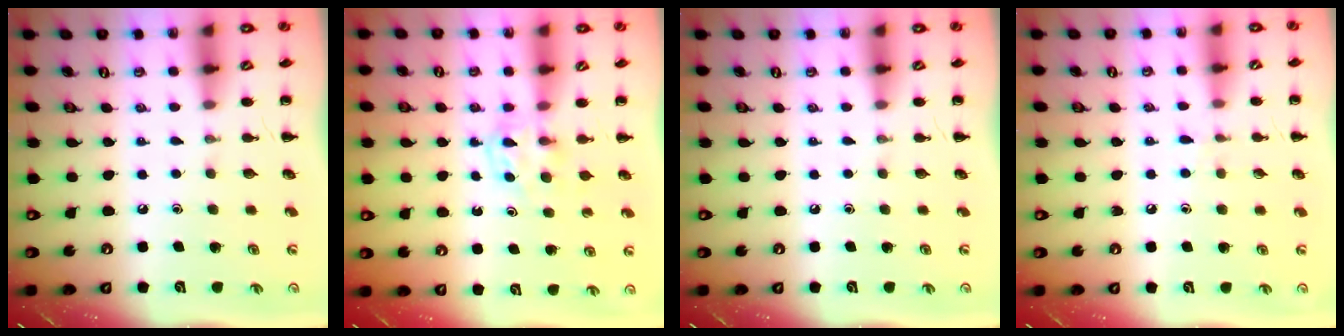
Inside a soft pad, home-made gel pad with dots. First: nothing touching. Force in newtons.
{"total": 4.0, "press": 3.8, "slide": 1.3}
{"total": 0.0}
{"total": 5.4, "press": 4.9, "slide": 2.1}